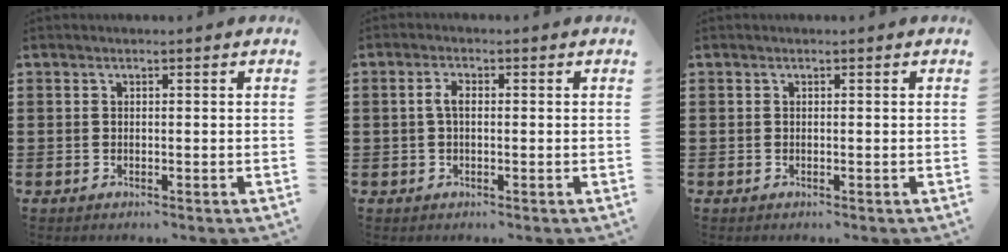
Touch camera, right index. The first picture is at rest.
{"total": 2.4, "force": [0.0, 1.1, 2.2], "torque": [-0.051, 0.000, -0.004]}
{"total": 0.0}